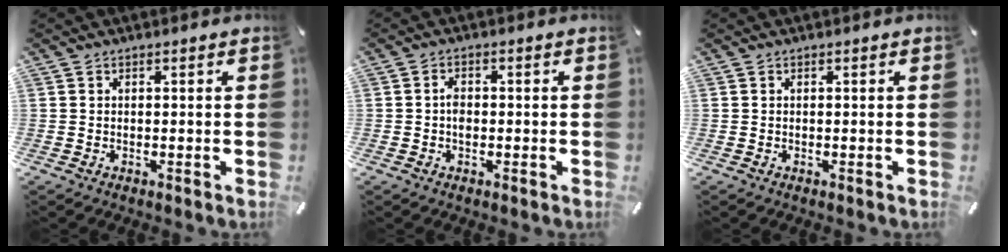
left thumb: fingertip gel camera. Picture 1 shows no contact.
{"total": 2.5, "force": [-0.3, 1.7, 1.8], "torque": [-0.036, 0.003, -0.006]}
{"total": 0.0}